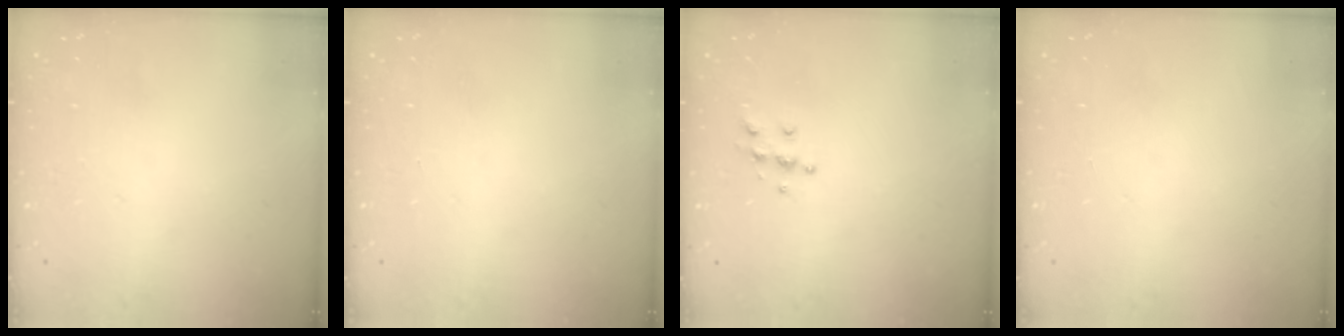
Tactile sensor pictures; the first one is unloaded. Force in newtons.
{"total": 0.0}
{"total": 5.5, "press": 5.5, "slide": 0.5}
{"total": 0.0}